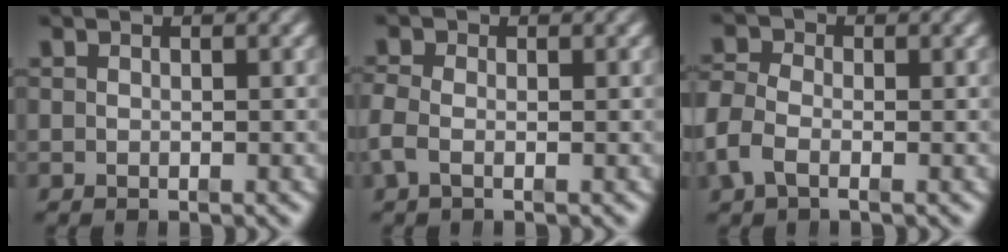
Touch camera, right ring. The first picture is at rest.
{"total": 2.1, "force": [-0.7, 1.4, 1.4], "torque": [-0.048, -0.015, -0.009]}
{"total": 3.7, "force": [-1.1, 2.9, 2.0], "torque": [-0.056, -0.014, -0.019]}